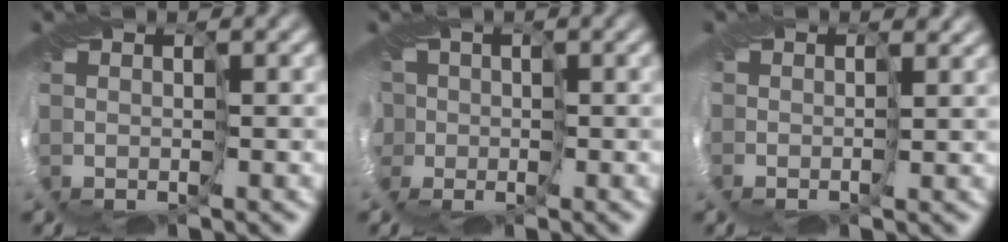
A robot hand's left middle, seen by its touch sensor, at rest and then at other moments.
{"total": 5.3, "force": [-0.5, 4.5, 2.8], "torque": [-0.067, 0.006, -0.021]}
{"total": 1.7, "force": [1.5, 0.7, 0.2], "torque": [-0.008, 0.003, 0.024]}